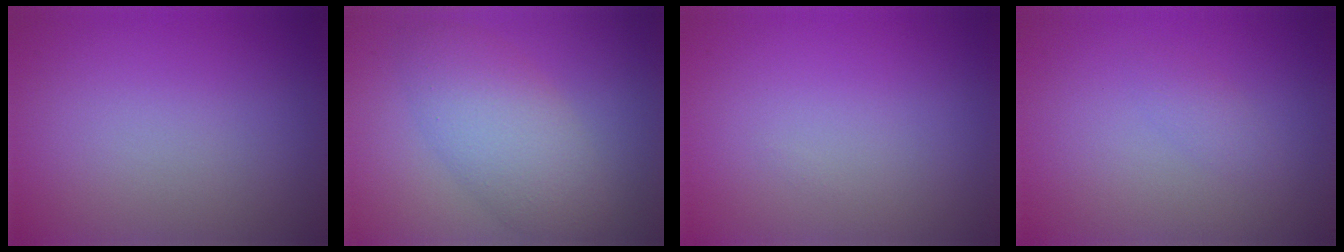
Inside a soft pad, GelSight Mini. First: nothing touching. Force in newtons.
{"total": 5.3, "press": 5.3, "slide": 0.2}
{"total": 0.0}
{"total": 1.0, "press": 1.0, "slide": 0.0}